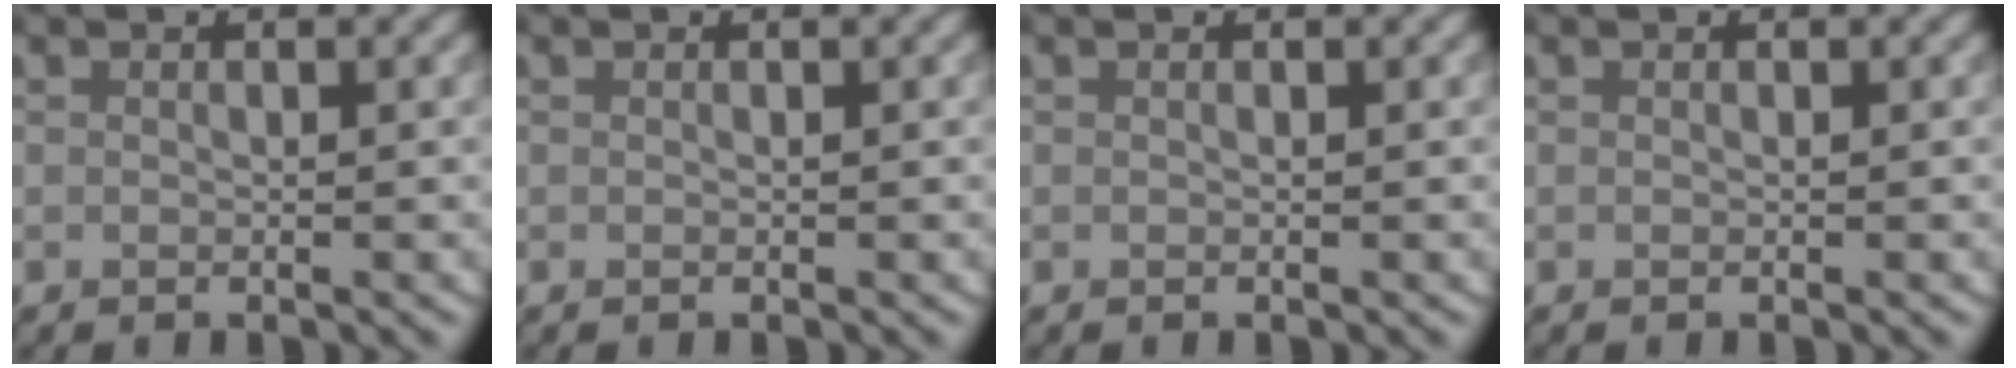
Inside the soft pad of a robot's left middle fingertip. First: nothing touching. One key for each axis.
{"total": 0.0}
{"total": 0.0}
{"total": 0.0}